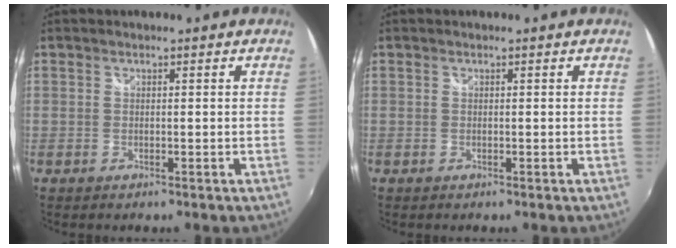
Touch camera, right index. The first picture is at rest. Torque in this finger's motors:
{"motor_torque": [-0.05, 0.03, 0.00, 0.00]}